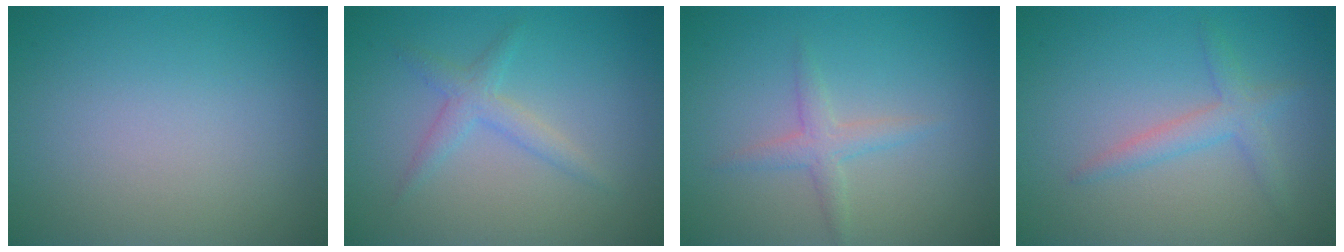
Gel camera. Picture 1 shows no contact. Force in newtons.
{"total": 2.0, "press": 2.0, "slide": 0.1}
{"total": 1.8, "press": 1.8, "slide": 0.0}
{"total": 2.1, "press": 2.1, "slide": 0.1}